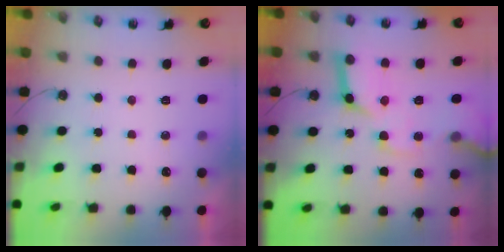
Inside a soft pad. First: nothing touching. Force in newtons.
{"total": 17.1, "press": 16.9, "slide": 2.0}